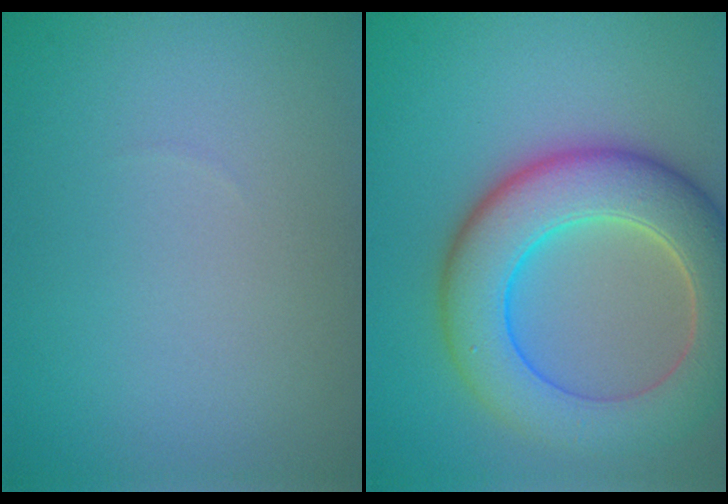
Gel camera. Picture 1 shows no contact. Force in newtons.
{"total": 9.2, "press": 9.2, "slide": 0.6}